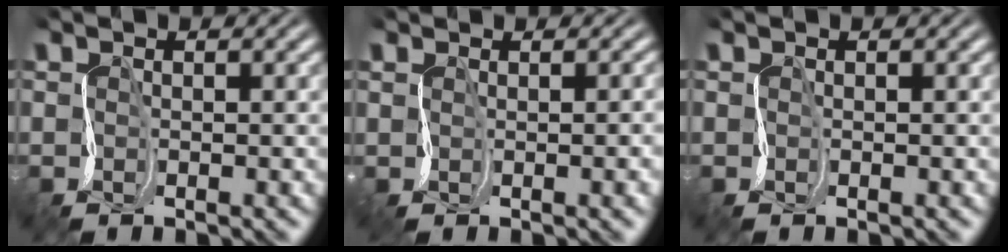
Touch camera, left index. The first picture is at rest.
{"total": 3.5, "force": [0.0, 1.7, 3.1], "torque": [-0.011, 0.010, 0.002]}
{"total": 0.0}